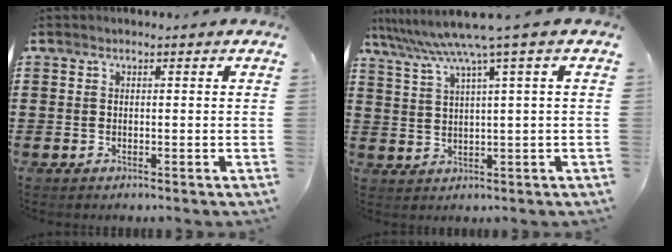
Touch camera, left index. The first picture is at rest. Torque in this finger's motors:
{"motor_torque": [1.02, -1.03, 0.62, 0.21]}